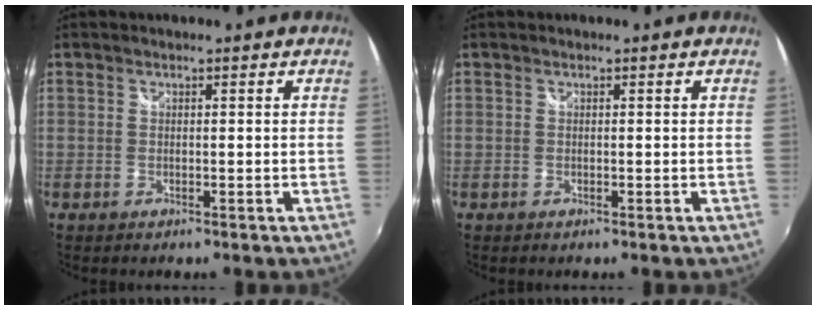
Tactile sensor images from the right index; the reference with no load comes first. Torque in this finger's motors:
{"motor_torque": [0.00, 0.00, -0.05, 0.00]}